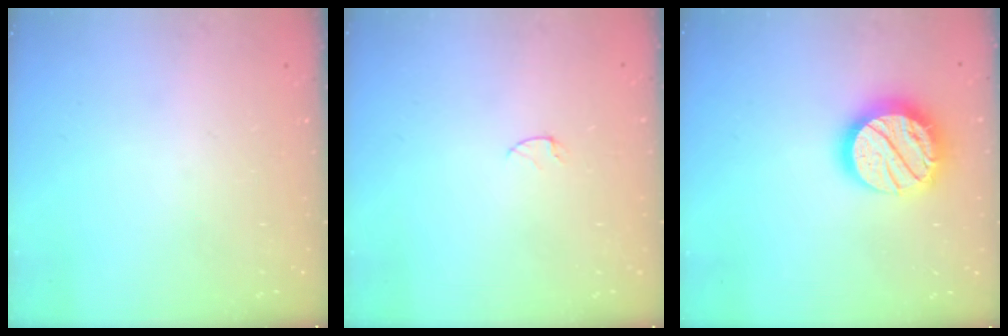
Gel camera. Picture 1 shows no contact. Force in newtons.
{"total": 2.9, "press": 2.9, "slide": 0.3}
{"total": 19.1, "press": 19.1, "slide": 1.3}